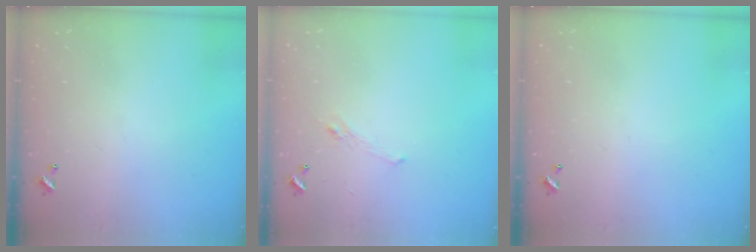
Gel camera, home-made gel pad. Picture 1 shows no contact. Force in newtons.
{"total": 1.2, "press": 0.8, "slide": 0.9}
{"total": 0.0}